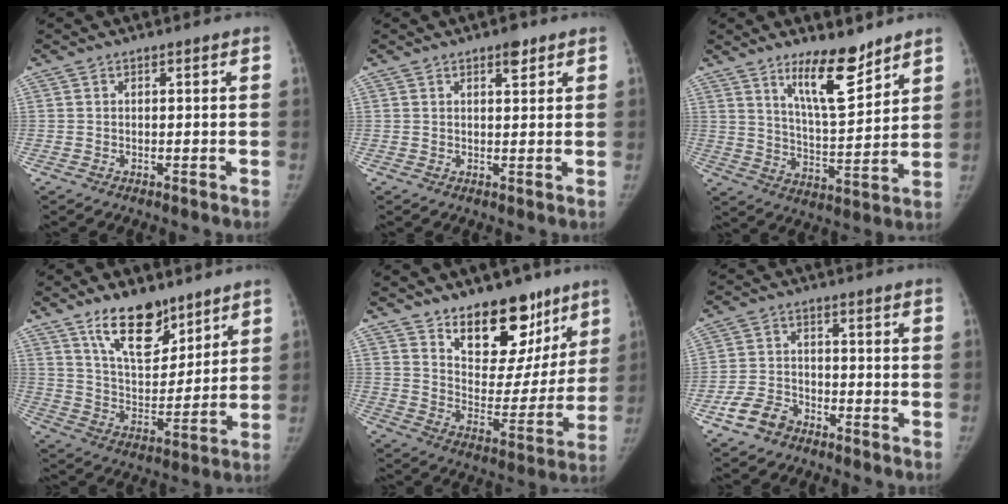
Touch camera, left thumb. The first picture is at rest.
{"total": 2.7, "force": [1.7, 1.1, 1.7], "torque": [-0.016, -0.009, 0.025]}
{"total": 11.7, "force": [8.3, 3.1, 7.6], "torque": [-0.107, -0.073, 0.149]}
{"total": 14.1, "force": [9.6, 6.7, 7.8], "torque": [-0.093, -0.068, 0.174]}
{"total": 18.3, "force": [12.1, 9.9, 9.5], "torque": [-0.070, -0.080, 0.188]}
{"total": 6.2, "force": [-4.1, 4.0, 2.4], "torque": [-0.043, 0.024, -0.077]}